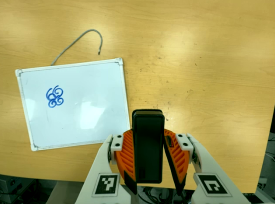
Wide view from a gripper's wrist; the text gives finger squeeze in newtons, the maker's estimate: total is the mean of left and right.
{"total": 6.0, "left": 4.9, "right": 7.2}